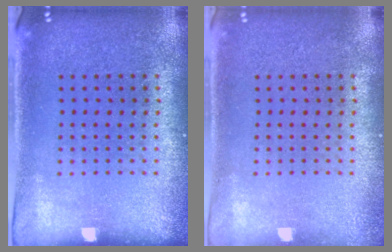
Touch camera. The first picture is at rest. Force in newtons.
{"total": 0.8, "press": 0.8, "slide": 0.1}